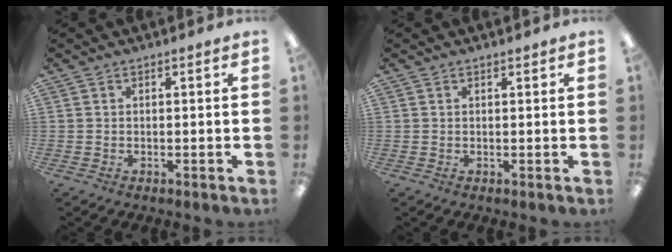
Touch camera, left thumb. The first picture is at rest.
{"total": 0.6, "force": [0.5, 0.2, 0.2], "torque": [0.003, -0.003, 0.008]}